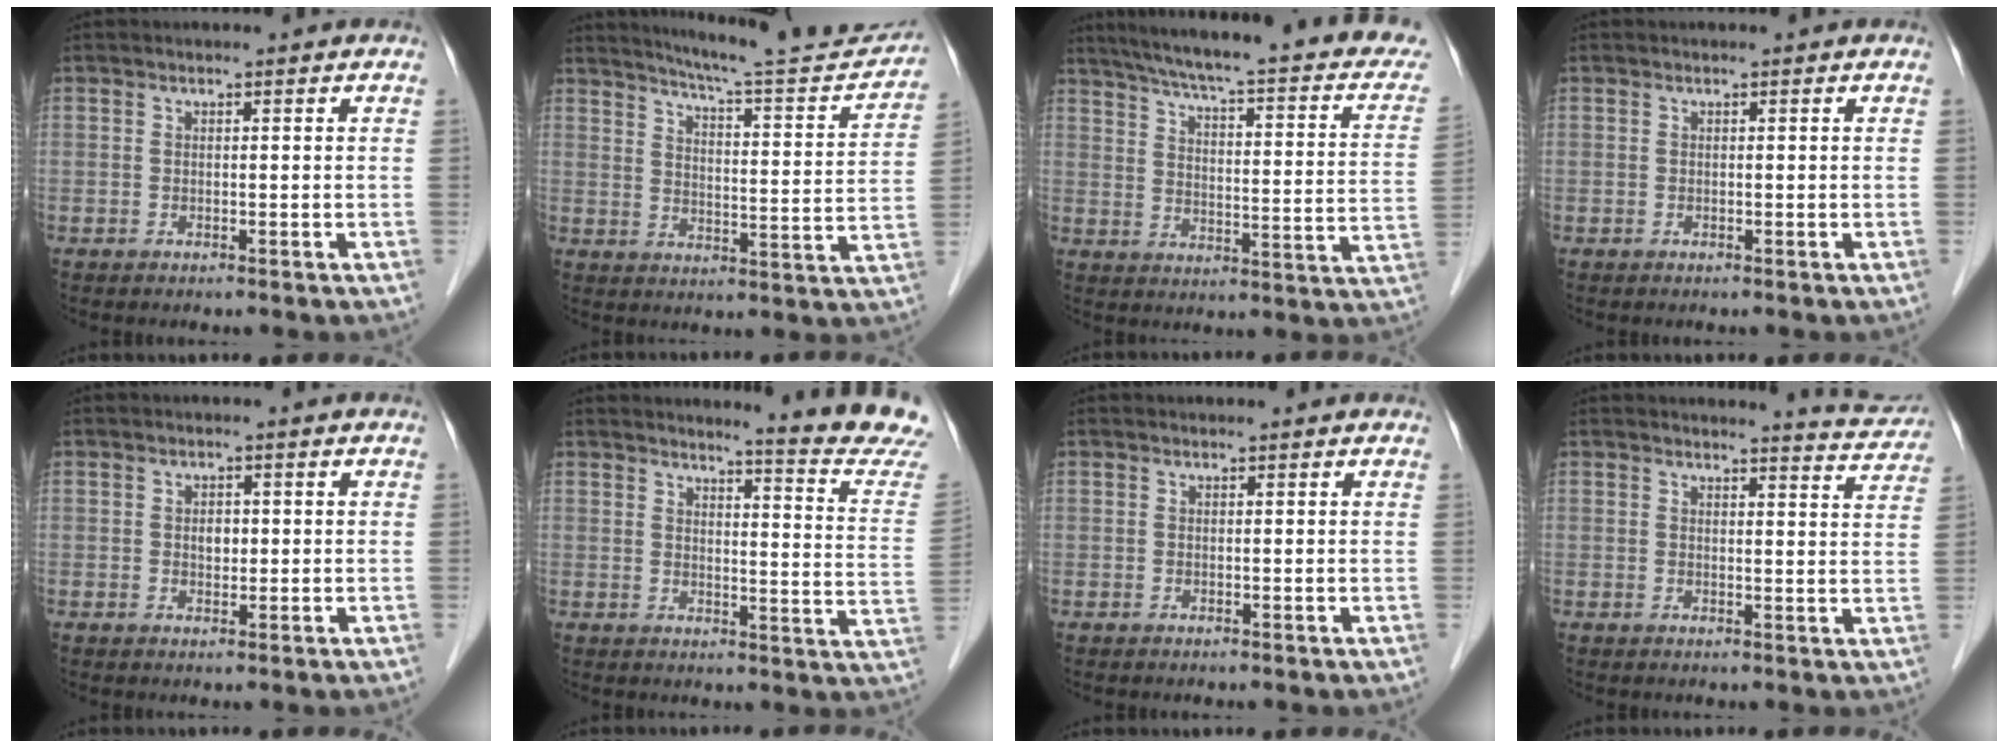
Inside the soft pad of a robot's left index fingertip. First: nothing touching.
{"total": 17.9, "force": [16.9, 0.7, 6.0], "torque": [-0.091, -0.047, 0.218]}
{"total": 25.4, "force": [20.5, 3.7, 14.7], "torque": [-0.212, -0.015, 0.247]}
{"total": 0.0}
{"total": 1.7, "force": [0.2, 1.2, 1.2], "torque": [-0.019, 0.002, 0.004]}
{"total": 13.5, "force": [13.0, -2.0, 3.3], "torque": [-0.041, -0.113, 0.134]}
{"total": 1.5, "force": [1.5, 0.3, 0.3], "torque": [-0.012, 0.010, 0.013]}
{"total": 6.1, "force": [6.1, 0.2, 0.2], "torque": [-0.004, -0.026, 0.053]}